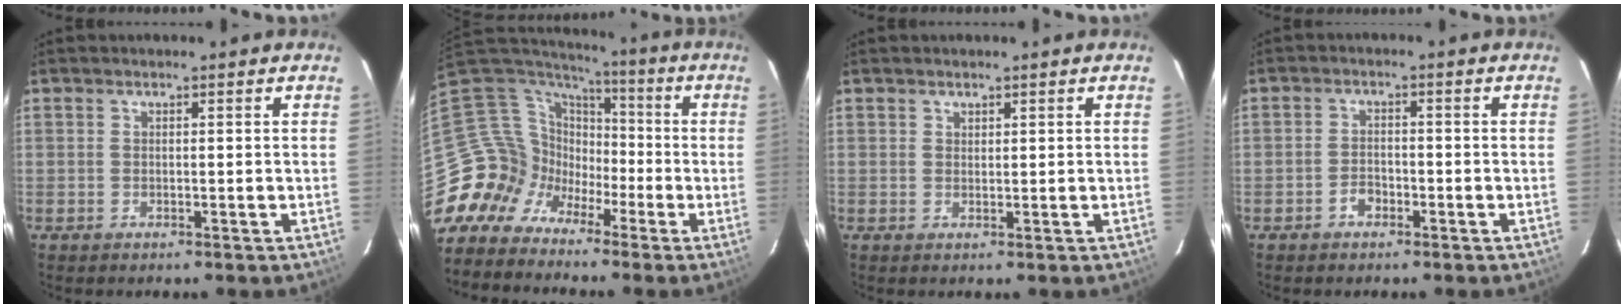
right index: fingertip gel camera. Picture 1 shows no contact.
{"total": 11.3, "force": [-6.4, 9.2, 1.6], "torque": [-0.053, 0.035, -0.142]}
{"total": 0.9, "force": [0.7, 0.6, 0.0], "torque": [0.000, 0.002, 0.012]}
{"total": 2.5, "force": [-1.6, 1.7, 1.1], "torque": [-0.022, 0.007, -0.026]}